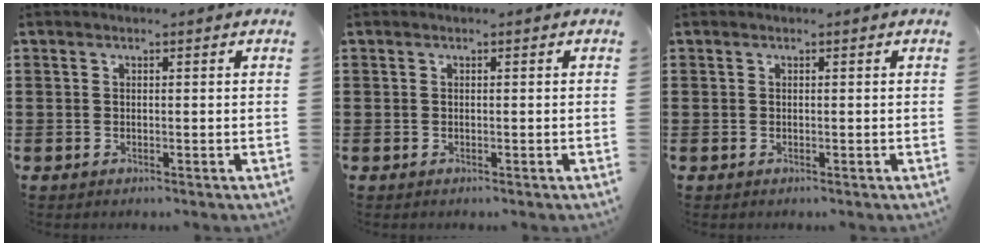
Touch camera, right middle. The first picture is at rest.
{"total": 0.0}
{"total": 0.0}